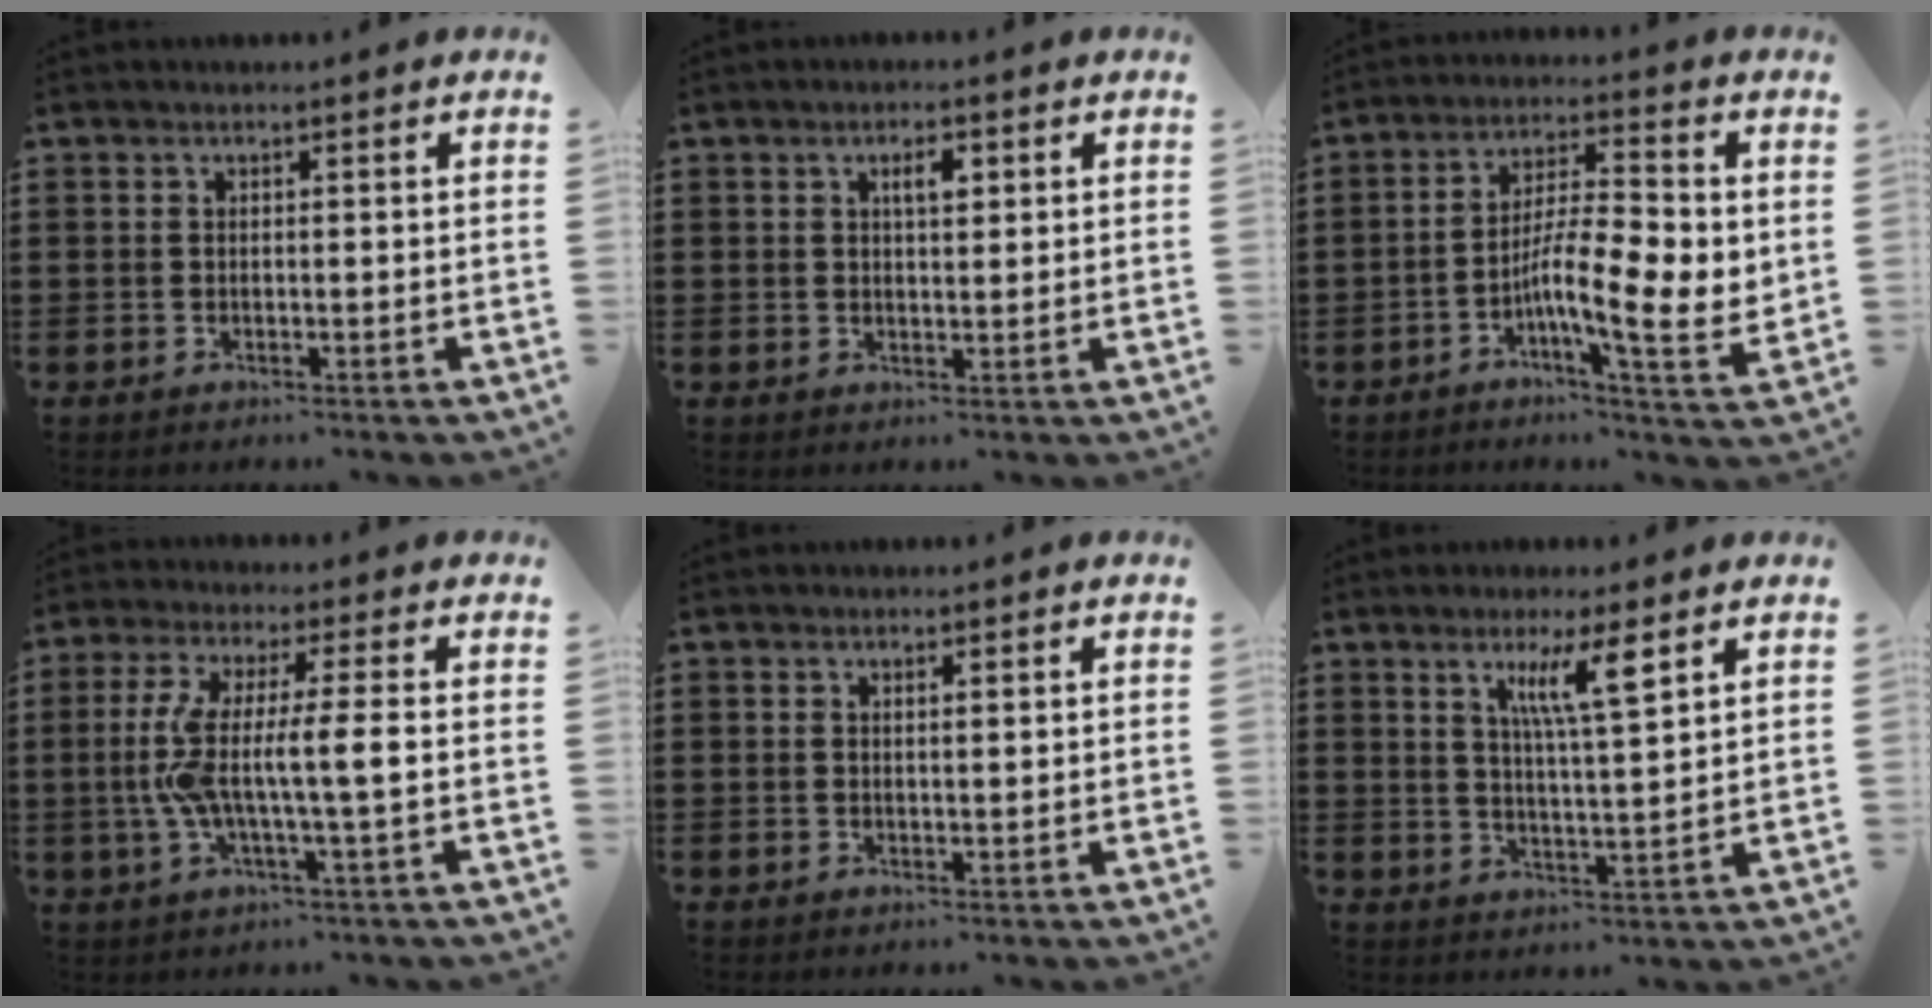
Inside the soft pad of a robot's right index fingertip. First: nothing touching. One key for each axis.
{"total": 2.6, "fx": 0.9, "fy": 0.9, "fz": 2.2, "tx": -0.039, "ty": 0.002, "tz": 0.012}
{"total": 10.0, "fx": -1.1, "fy": 2.8, "fz": 9.5, "tx": -0.169, "ty": -0.011, "tz": -0.021}
{"total": 8.8, "fx": -0.9, "fy": 0.6, "fz": 8.8, "tx": -0.183, "ty": -0.012, "tz": -0.029}
{"total": 0.8, "fx": 0.5, "fy": 0.1, "fz": 0.6, "tx": -0.012, "ty": 0.001, "tz": 0.008}
{"total": 6.9, "fx": 3.6, "fy": 0.8, "fz": 5.9, "tx": -0.117, "ty": 0.002, "tz": 0.057}